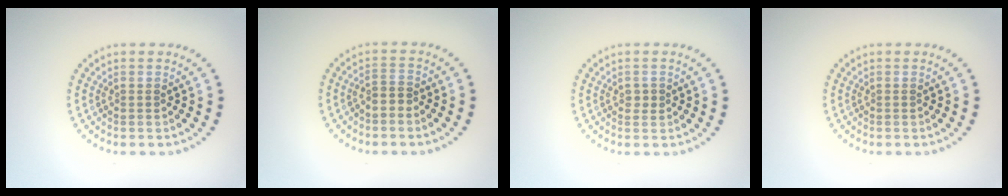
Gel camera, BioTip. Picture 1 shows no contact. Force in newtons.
{"total": 1.7, "press": 1.4, "slide": 1.1}
{"total": 0.9, "press": 0.9, "slide": 0.0}
{"total": 0.0}